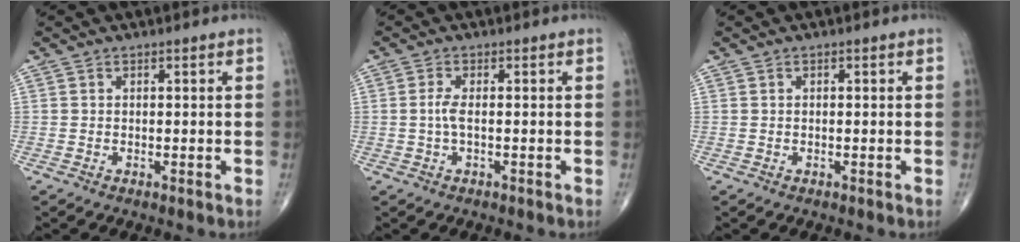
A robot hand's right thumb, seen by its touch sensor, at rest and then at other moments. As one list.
[{"total": 2.2, "force": [-0.2, 0.6, 2.1], "torque": [-0.054, 0.000, -0.005]}, {"total": 0.0}]